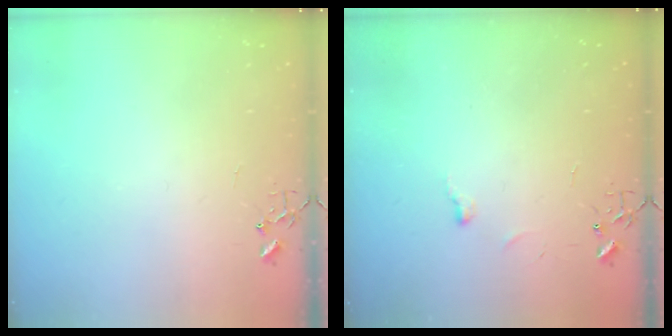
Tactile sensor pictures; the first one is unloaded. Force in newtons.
{"total": 3.8, "press": 3.8, "slide": 0.5}